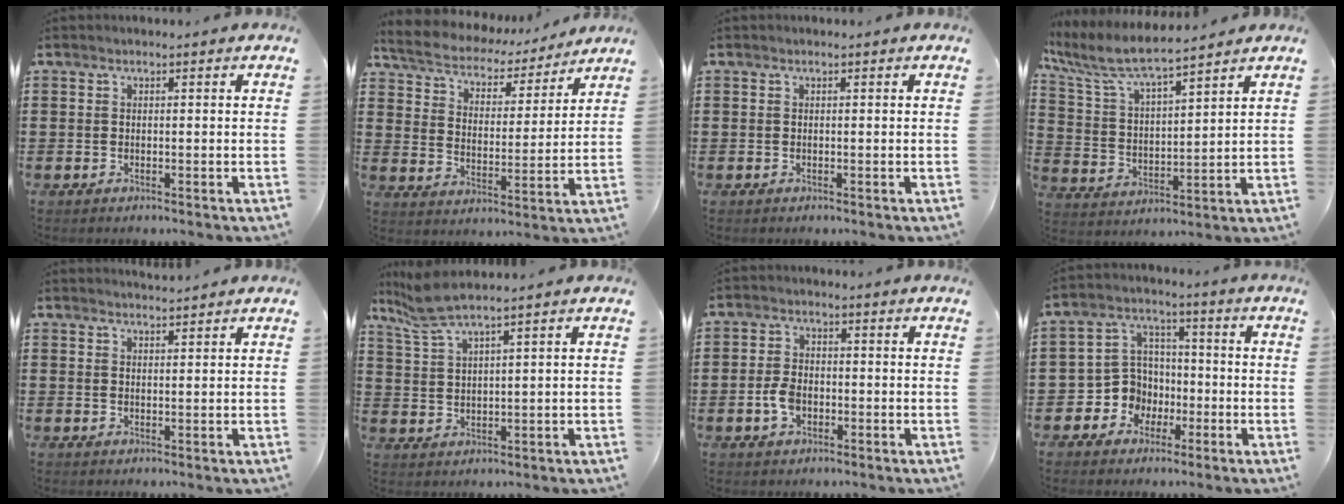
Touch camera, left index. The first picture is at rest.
{"total": 5.0, "force": [4.8, 1.0, 0.7], "torque": [-0.039, -0.033, 0.079]}
{"total": 0.0}
{"total": 7.7, "force": [6.8, 1.0, 3.6], "torque": [-0.100, -0.034, 0.115]}
{"total": 1.5, "force": [1.5, -0.1, 0.1], "torque": [-0.005, 0.002, 0.030]}
{"total": 5.1, "force": [4.0, 0.5, 3.1], "torque": [-0.074, -0.002, 0.073]}
{"total": 3.8, "force": [-1.0, 2.4, 2.8], "torque": [-0.065, -0.001, -0.021]}
{"total": 7.0, "force": [-2.0, 6.5, 1.8], "torque": [-0.074, 0.006, -0.039]}